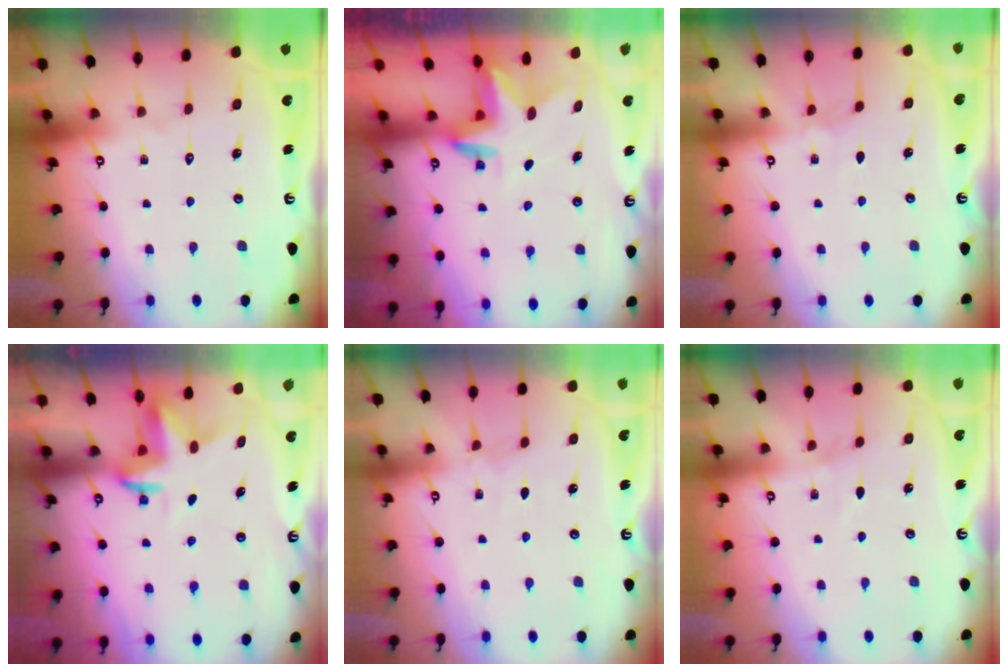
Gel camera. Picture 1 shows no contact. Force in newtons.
{"total": 3.1, "press": 3.1, "slide": 0.2}
{"total": 2.5, "press": 2.5, "slide": 0.5}
{"total": 3.5, "press": 3.5, "slide": 0.2}
{"total": 2.5, "press": 2.5, "slide": 0.3}
{"total": 3.1, "press": 3.1, "slide": 0.4}